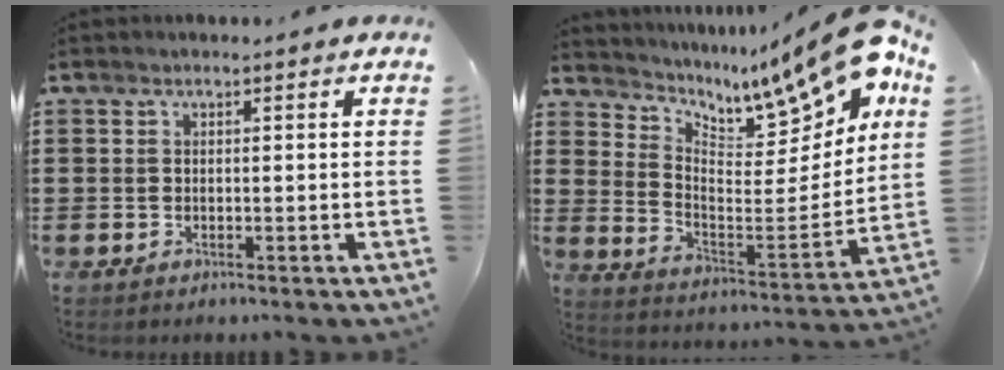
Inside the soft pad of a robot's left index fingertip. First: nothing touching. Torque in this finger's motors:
{"motor_torque": [1.73, -0.41, 0.97, 0.21]}